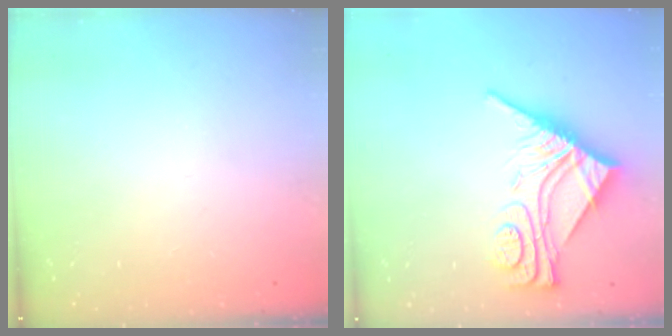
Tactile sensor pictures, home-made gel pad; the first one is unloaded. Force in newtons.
{"total": 11.3, "press": 11.2, "slide": 1.4}